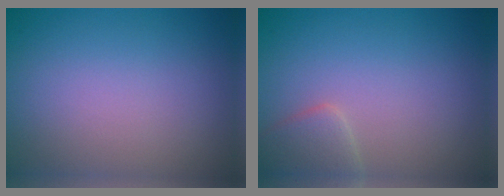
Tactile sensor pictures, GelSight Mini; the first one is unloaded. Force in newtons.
{"total": 2.3, "press": 2.3, "slide": 0.2}